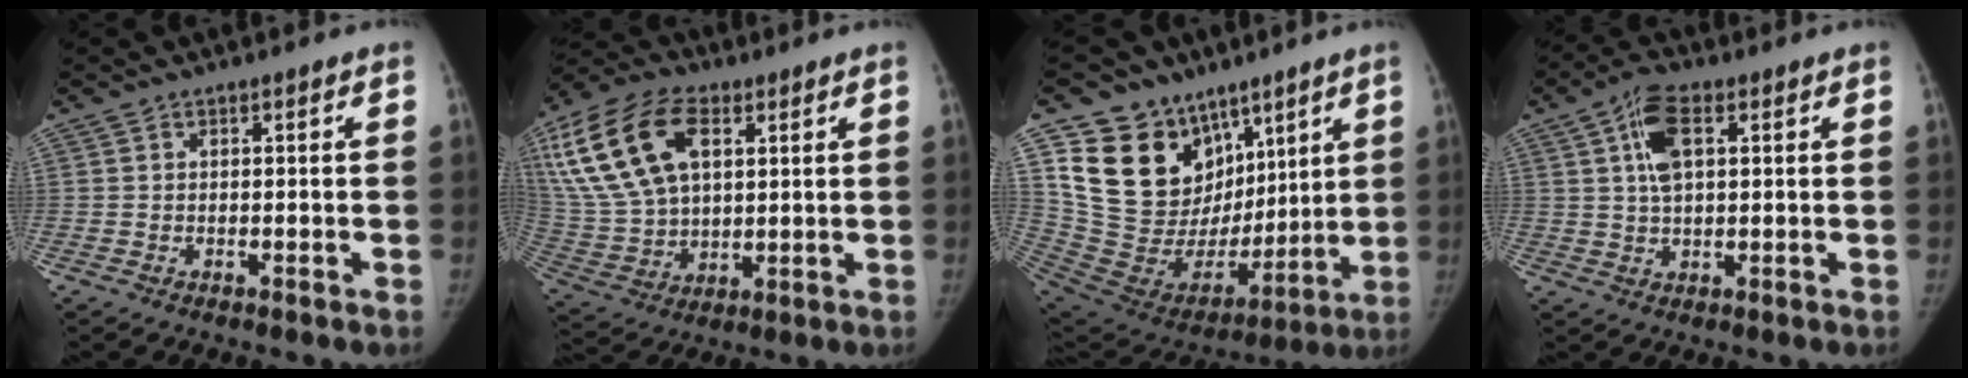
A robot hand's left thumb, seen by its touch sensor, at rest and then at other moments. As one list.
[{"total": 22.7, "force": [8.4, 13.9, 15.9], "torque": [-0.321, 0.003, 0.161]}, {"total": 22.2, "force": [11.0, 16.3, 10.4], "torque": [-0.145, -0.024, 0.223]}, {"total": 7.6, "force": [2.4, 3.8, 6.2], "torque": [-0.112, 0.007, 0.044]}]